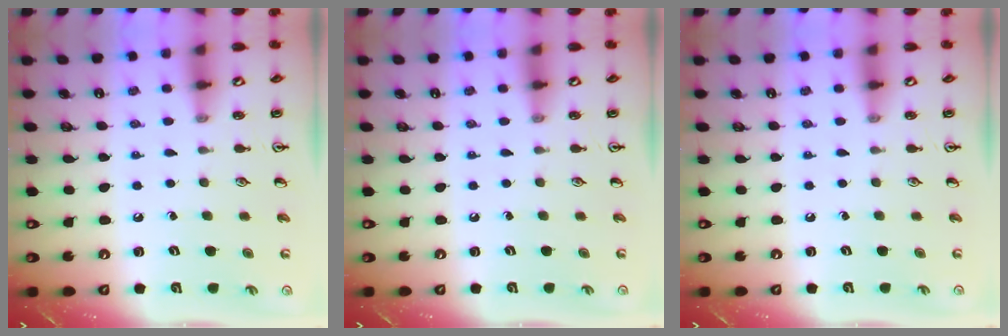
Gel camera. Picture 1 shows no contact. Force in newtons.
{"total": 0.0}
{"total": 0.0}